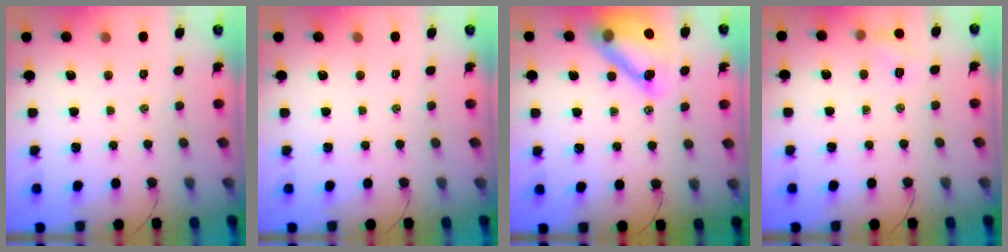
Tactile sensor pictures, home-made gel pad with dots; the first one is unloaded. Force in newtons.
{"total": 0.0}
{"total": 14.8, "press": 14.3, "slide": 4.1}
{"total": 5.4, "press": 5.3, "slide": 1.4}